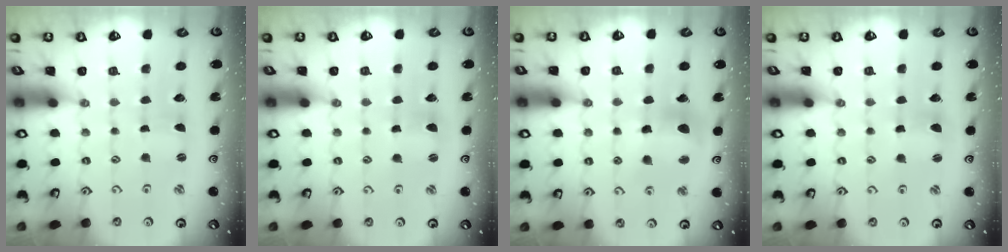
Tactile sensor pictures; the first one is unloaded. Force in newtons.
{"total": 1.7, "press": 1.7, "slide": 0.2}
{"total": 11.9, "press": 11.8, "slide": 1.5}
{"total": 3.0, "press": 2.9, "slide": 0.4}